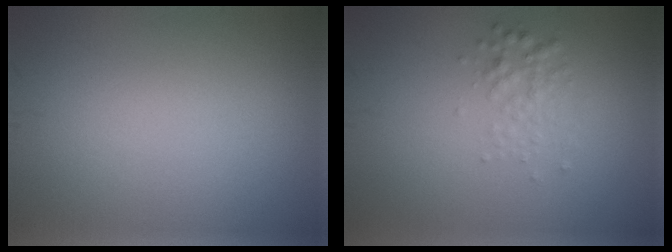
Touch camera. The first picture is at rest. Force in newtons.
{"total": 1.9, "press": 1.9, "slide": 0.0}